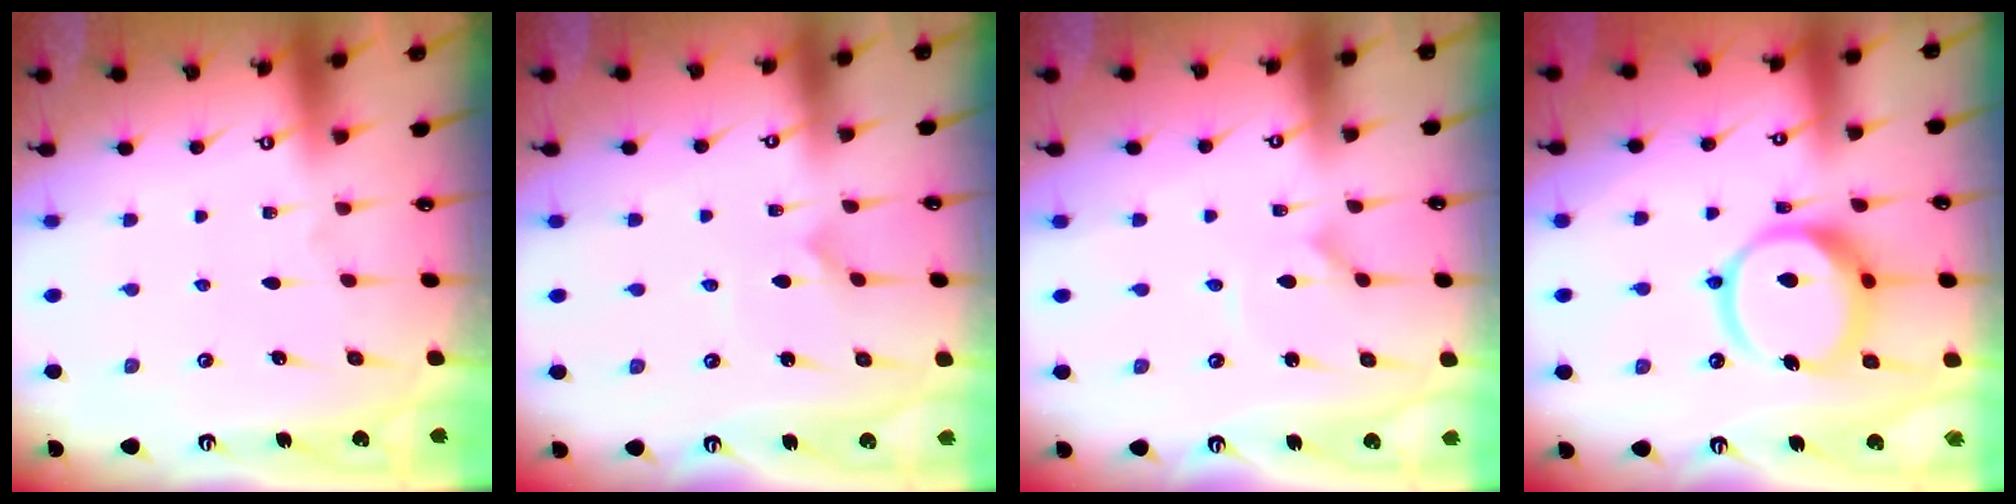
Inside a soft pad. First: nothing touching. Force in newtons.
{"total": 2.2, "press": 2.2, "slide": 0.2}
{"total": 0.9, "press": 0.9, "slide": 0.0}
{"total": 15.3, "press": 15.1, "slide": 1.8}